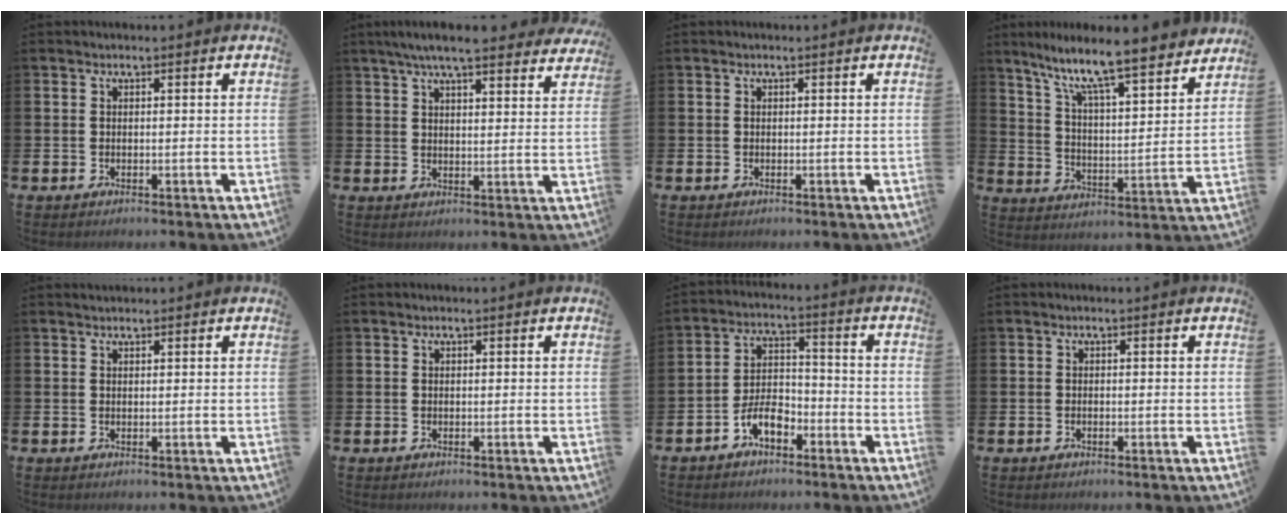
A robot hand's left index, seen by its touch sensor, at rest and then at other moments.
{"total": 6.5, "force": [5.9, 0.8, 2.7], "torque": [-0.058, -0.021, 0.103]}
{"total": 0.0}
{"total": 9.7, "force": [8.8, 0.6, 4.2], "torque": [-0.102, -0.072, 0.143]}
{"total": 1.1, "force": [1.1, 0.2, 0.4], "torque": [-0.004, 0.001, 0.018]}
{"total": 0.0}
{"total": 5.3, "force": [-3.3, 2.7, 3.2], "torque": [-0.059, 0.014, -0.064]}
{"total": 0.0}